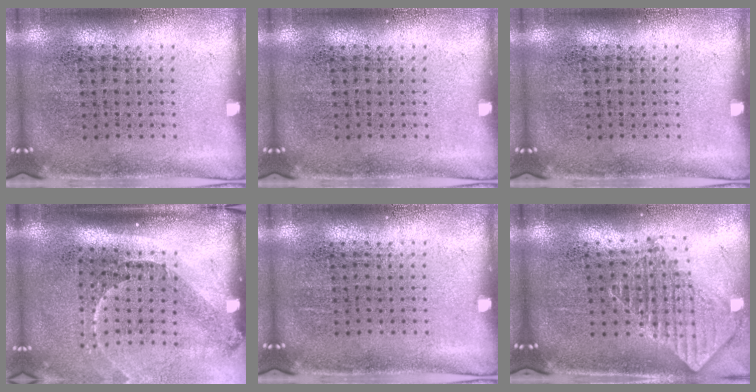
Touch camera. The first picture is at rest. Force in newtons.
{"total": 0.0}
{"total": 0.0}
{"total": 2.0, "press": 1.4, "slide": 1.5}
{"total": 0.0}
{"total": 1.9, "press": 1.5, "slide": 1.2}